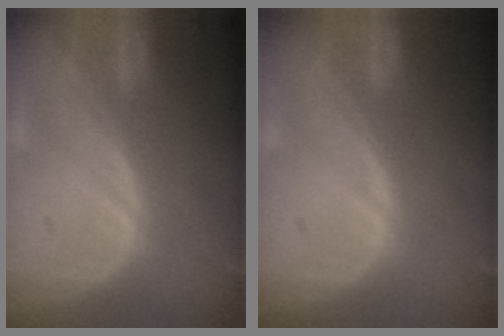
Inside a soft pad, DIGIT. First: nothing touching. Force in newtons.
{"total": 0.5, "press": 0.1, "slide": 0.5}